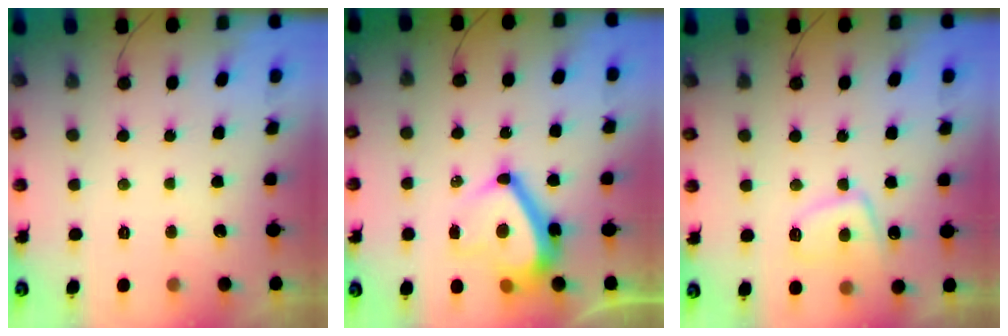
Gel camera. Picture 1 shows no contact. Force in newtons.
{"total": 10.8, "press": 10.5, "slide": 2.5}
{"total": 8.1, "press": 8.0, "slide": 1.1}